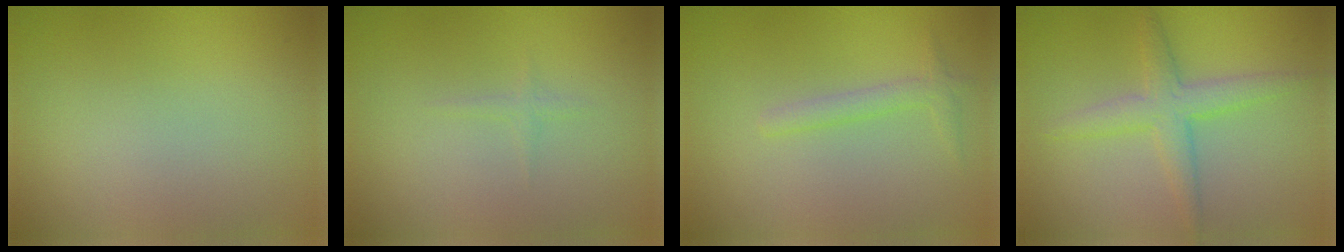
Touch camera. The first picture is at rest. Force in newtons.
{"total": 0.6, "press": 0.6, "slide": 0.1}
{"total": 1.4, "press": 1.4, "slide": 0.0}
{"total": 3.2, "press": 3.2, "slide": 0.1}